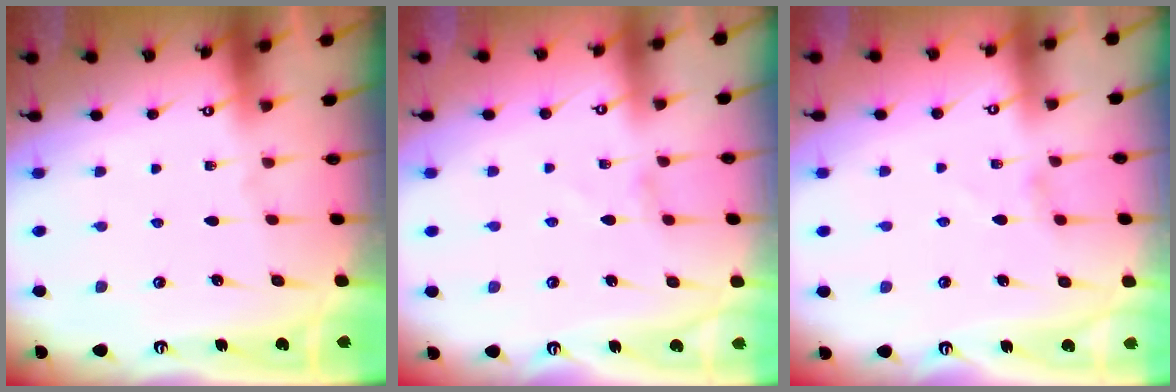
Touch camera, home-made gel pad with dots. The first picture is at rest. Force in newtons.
{"total": 0.0}
{"total": 1.2, "press": 1.1, "slide": 0.3}